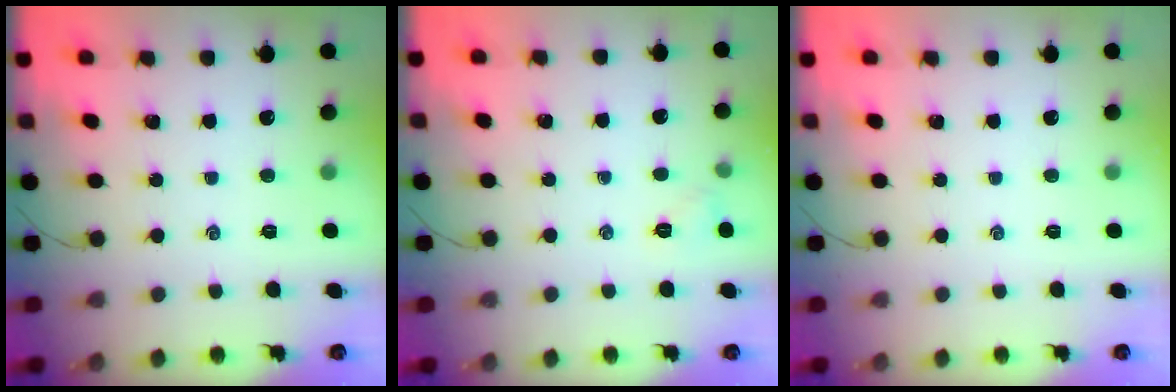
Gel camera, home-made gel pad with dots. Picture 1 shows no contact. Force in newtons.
{"total": 4.1, "press": 4.0, "slide": 1.1}
{"total": 0.0}